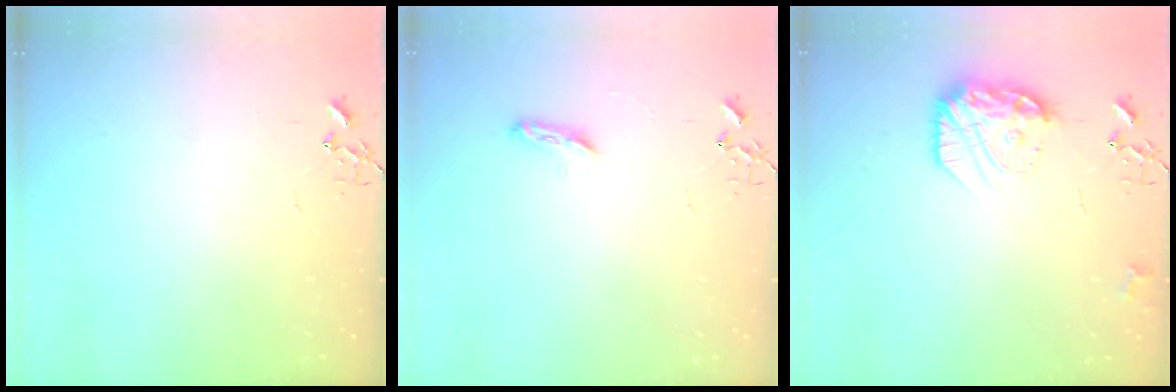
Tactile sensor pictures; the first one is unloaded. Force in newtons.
{"total": 5.3, "press": 5.2, "slide": 0.6}
{"total": 16.1, "press": 16.0, "slide": 1.4}